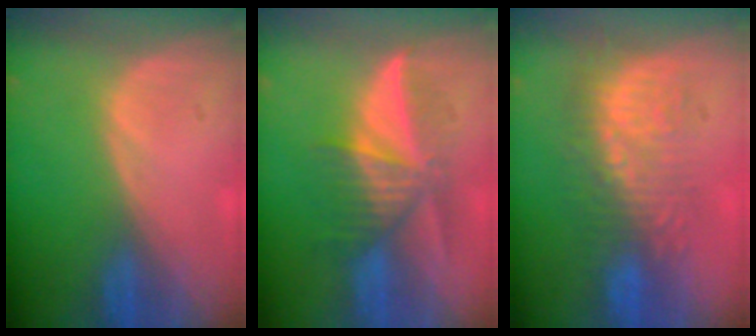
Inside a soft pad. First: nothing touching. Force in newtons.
{"total": 6.8, "press": 6.8, "slide": 0.4}
{"total": 9.1, "press": 8.6, "slide": 2.8}